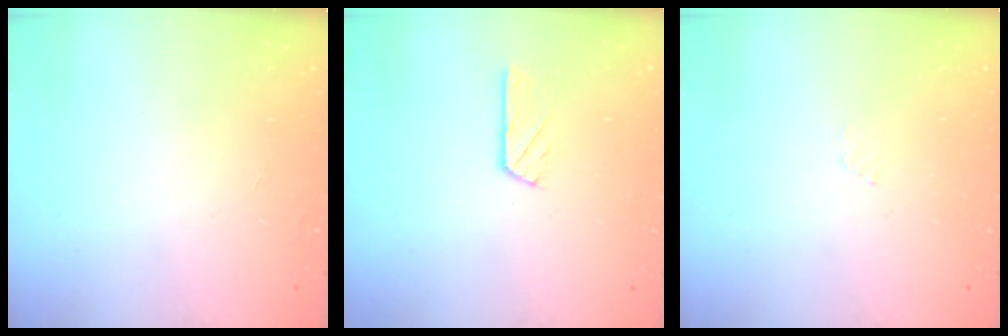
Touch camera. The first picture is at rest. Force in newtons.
{"total": 2.9, "press": 2.9, "slide": 0.2}
{"total": 2.7, "press": 2.6, "slide": 0.5}